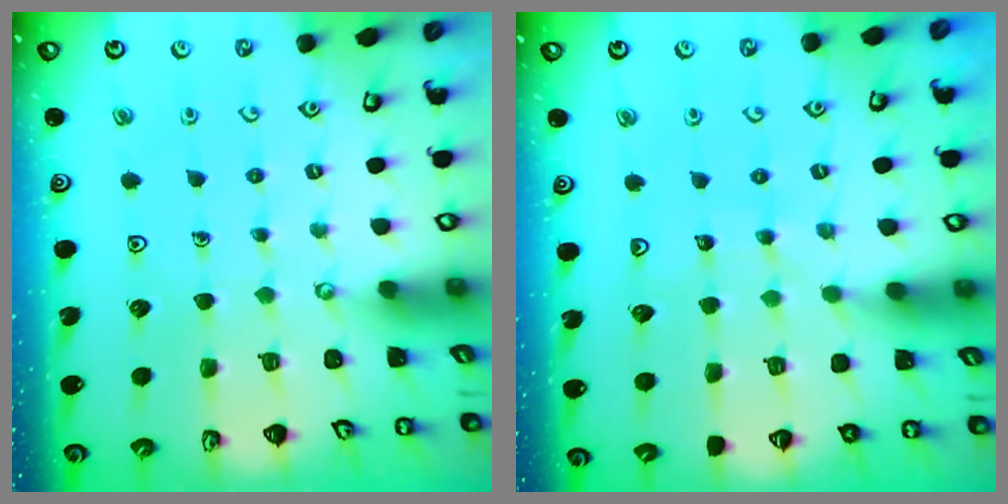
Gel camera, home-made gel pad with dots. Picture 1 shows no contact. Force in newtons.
{"total": 9.3, "press": 9.2, "slide": 1.1}